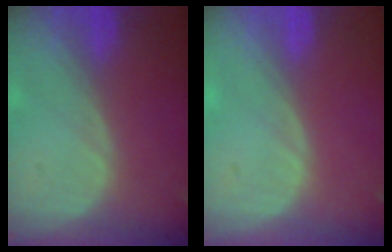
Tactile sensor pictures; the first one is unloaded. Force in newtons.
{"total": 0.0}